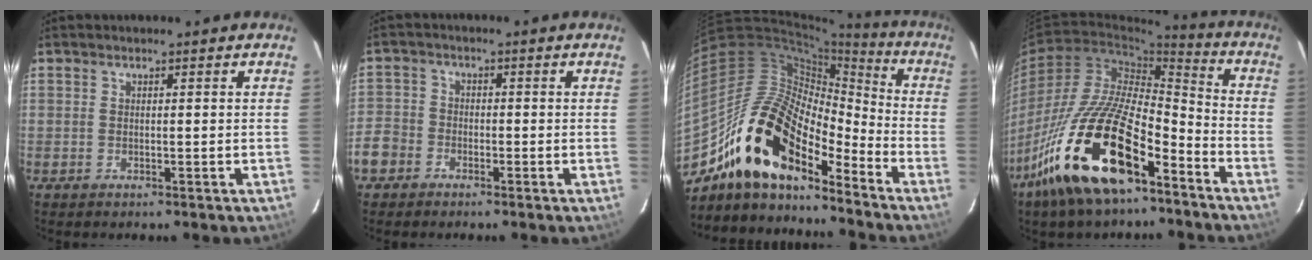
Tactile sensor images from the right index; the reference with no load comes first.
{"total": 7.3, "force": [-3.7, 5.9, 1.8], "torque": [-0.051, 0.024, -0.078]}
{"total": 20.7, "force": [-14.5, 8.3, 12.2], "torque": [-0.228, -0.002, -0.282]}
{"total": 22.0, "force": [-13.1, 8.0, 15.7], "torque": [-0.301, -0.008, -0.242]}